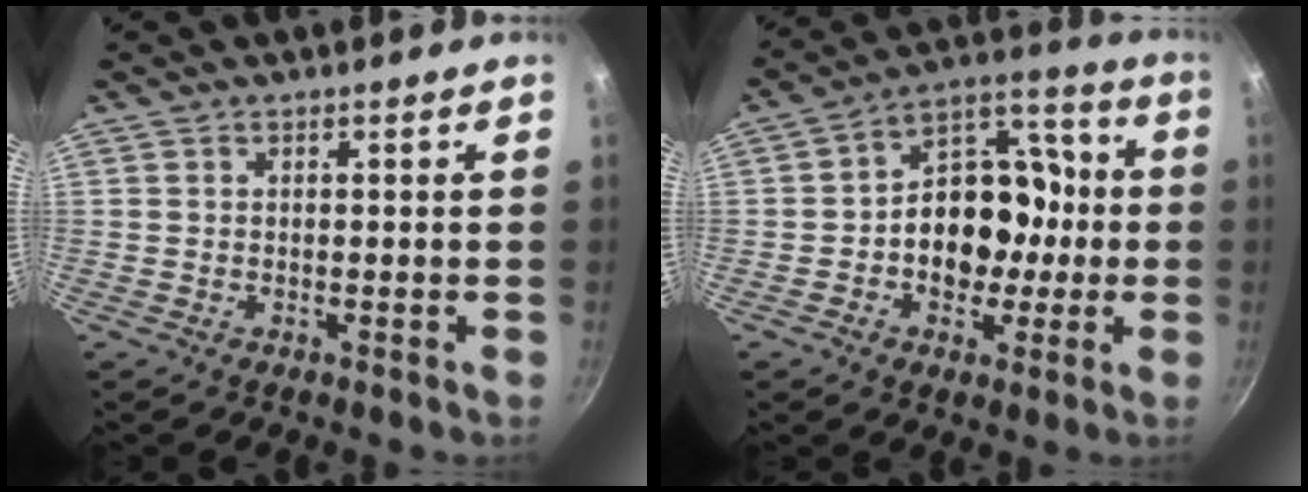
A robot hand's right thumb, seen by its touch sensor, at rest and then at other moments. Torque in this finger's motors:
{"motor_torque": [-0.02, 0.48, 0.22, 0.42, 0.07]}